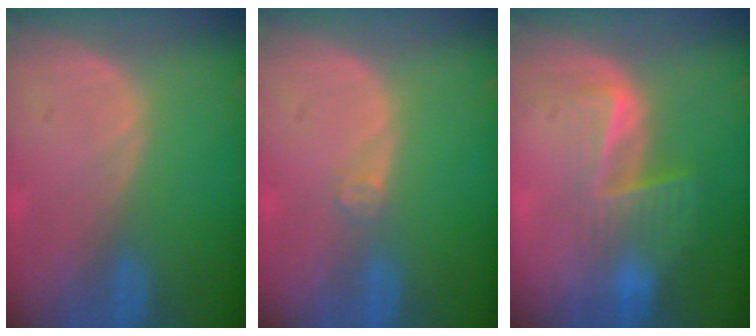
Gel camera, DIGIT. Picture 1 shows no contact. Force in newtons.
{"total": 1.5, "press": 1.2, "slide": 0.9}
{"total": 6.7, "press": 5.7, "slide": 3.6}